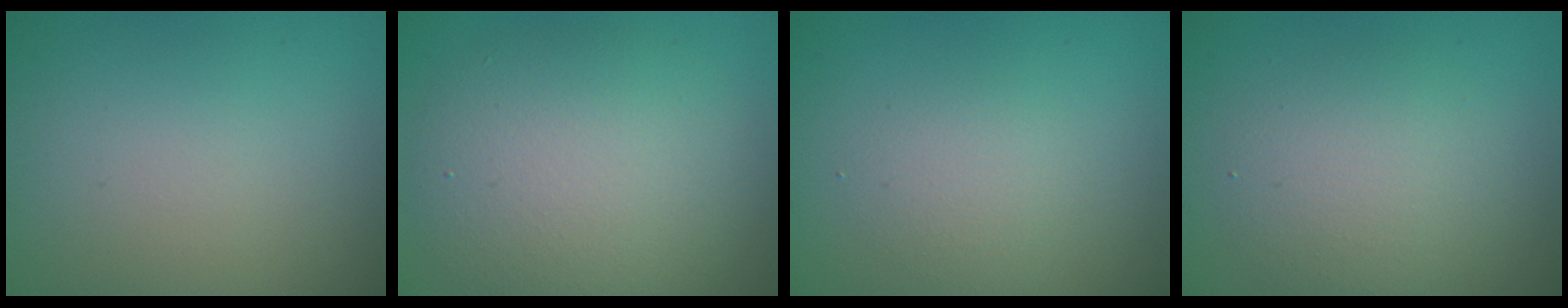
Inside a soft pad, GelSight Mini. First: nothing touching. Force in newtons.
{"total": 7.0, "press": 7.0, "slide": 0.6}
{"total": 1.7, "press": 1.7, "slide": 0.2}
{"total": 3.5, "press": 3.5, "slide": 0.1}